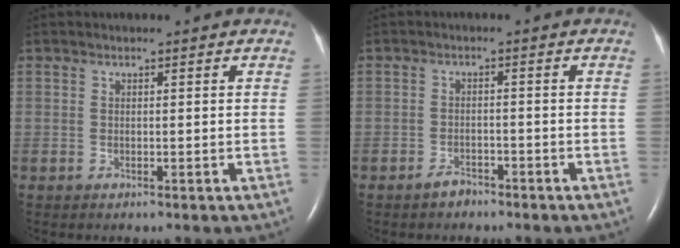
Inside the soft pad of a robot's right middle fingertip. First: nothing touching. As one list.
[{"total": 2.0, "force": [-1.7, 0.9, 0.5], "torque": [-0.016, 0.000, -0.027]}]